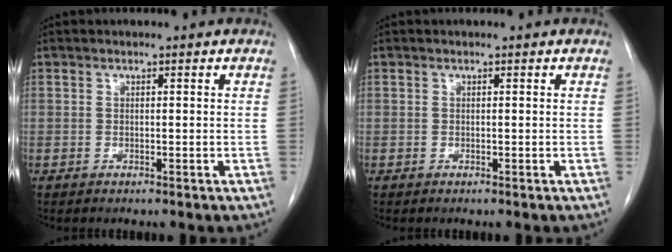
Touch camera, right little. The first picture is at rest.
{"total": 0.0}